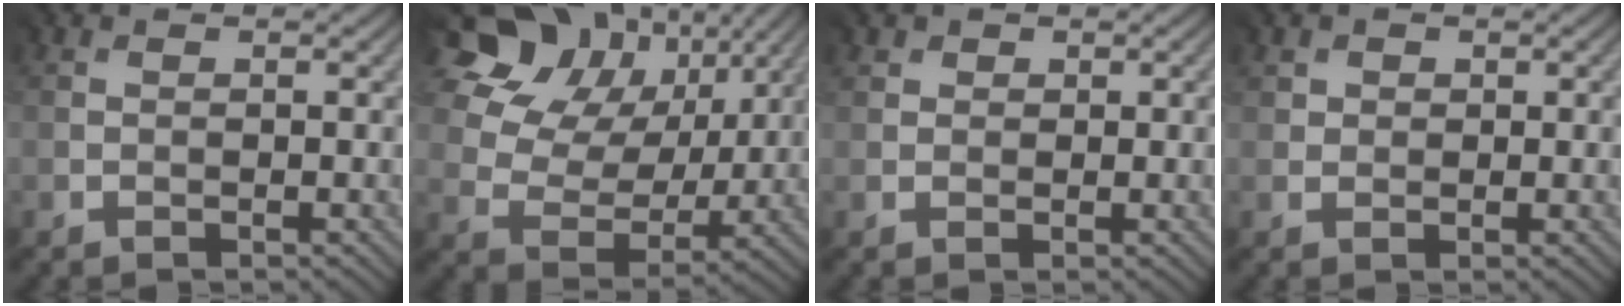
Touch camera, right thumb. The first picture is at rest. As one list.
[{"total": 16.7, "force": [9.3, 11.6, 7.7], "torque": [-0.206, 0.060, 0.177]}, {"total": 1.4, "force": [1.0, 0.7, -0.6], "torque": [0.004, 0.001, 0.014]}, {"total": 1.5, "force": [1.1, 0.9, -0.4], "torque": [0.000, 0.001, 0.014]}]